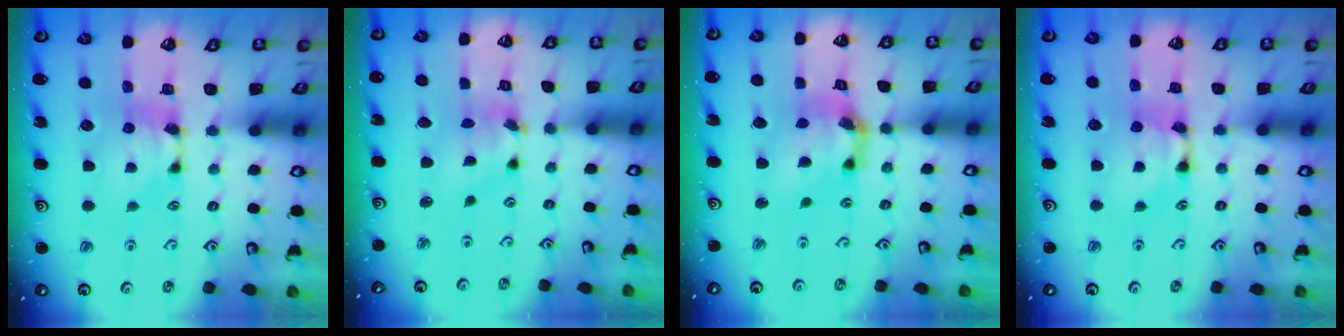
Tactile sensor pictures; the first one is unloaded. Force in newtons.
{"total": 5.1, "press": 4.7, "slide": 1.9}
{"total": 5.8, "press": 5.4, "slide": 2.2}
{"total": 2.0, "press": 2.0, "slide": 0.1}